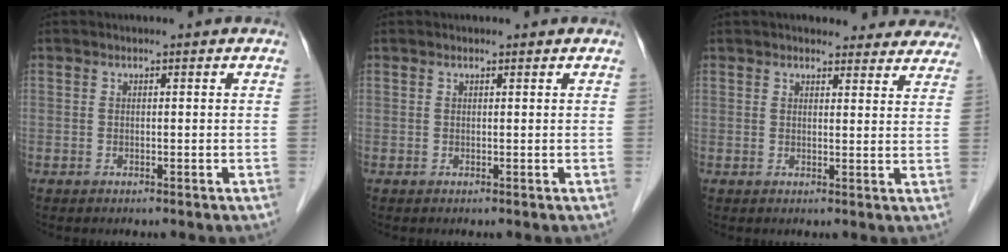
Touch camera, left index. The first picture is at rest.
{"total": 0.0}
{"total": 12.3, "force": [11.4, 3.5, 2.9], "torque": [0.005, -0.001, 0.111]}